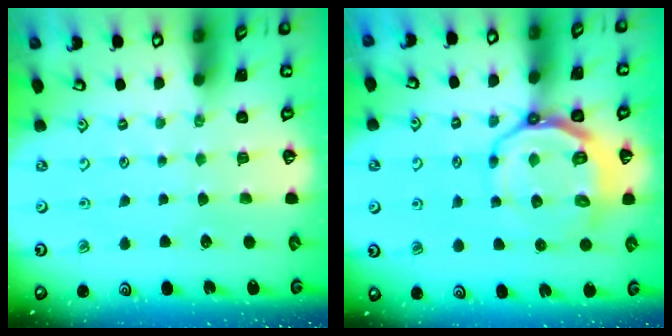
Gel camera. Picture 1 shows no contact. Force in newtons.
{"total": 10.7, "press": 10.2, "slide": 3.4}